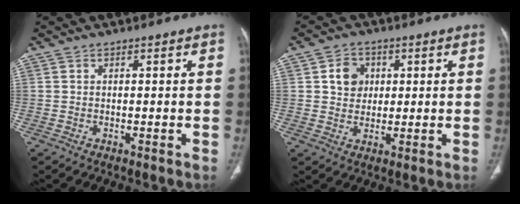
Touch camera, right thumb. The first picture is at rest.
{"total": 5.5, "force": [1.4, 4.7, 2.6], "torque": [-0.017, -0.002, 0.022]}